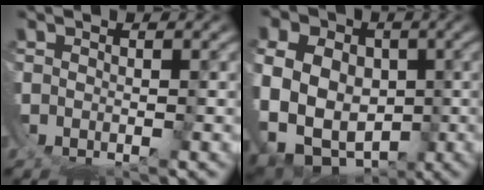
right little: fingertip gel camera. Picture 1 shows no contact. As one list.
[{"total": 13.1, "force": [-2.4, 11.4, 5.9], "torque": [-0.171, -0.065, -0.026]}]